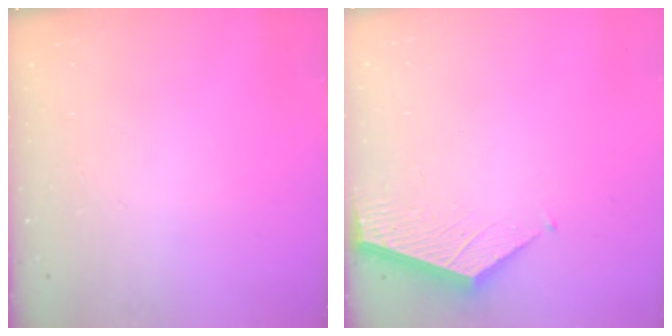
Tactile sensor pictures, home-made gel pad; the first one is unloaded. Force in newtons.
{"total": 2.4, "press": 2.4, "slide": 0.2}